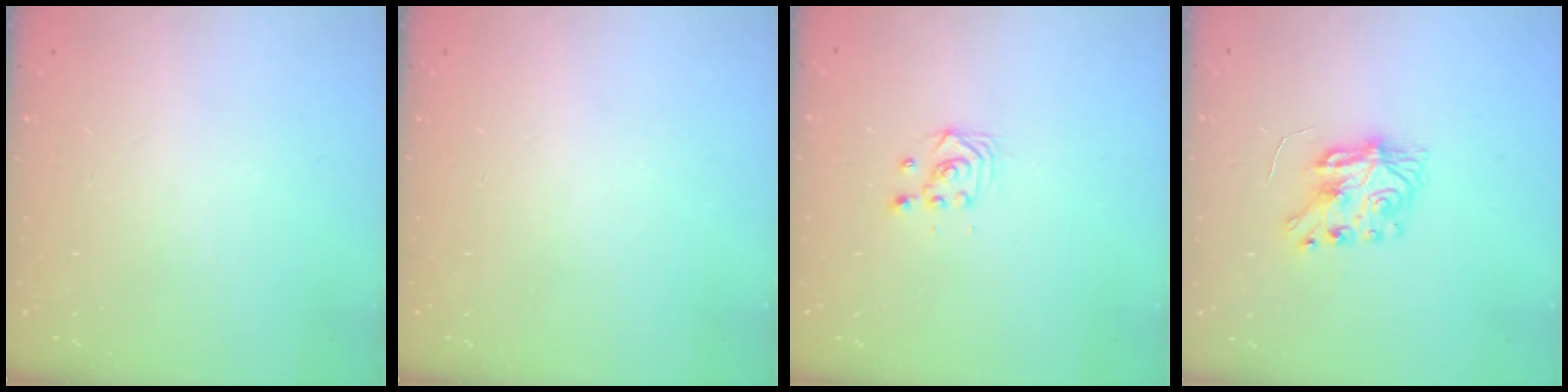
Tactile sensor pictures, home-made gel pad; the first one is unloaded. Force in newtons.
{"total": 0.0}
{"total": 3.3, "press": 3.3, "slide": 0.1}
{"total": 7.5, "press": 7.5, "slide": 0.3}